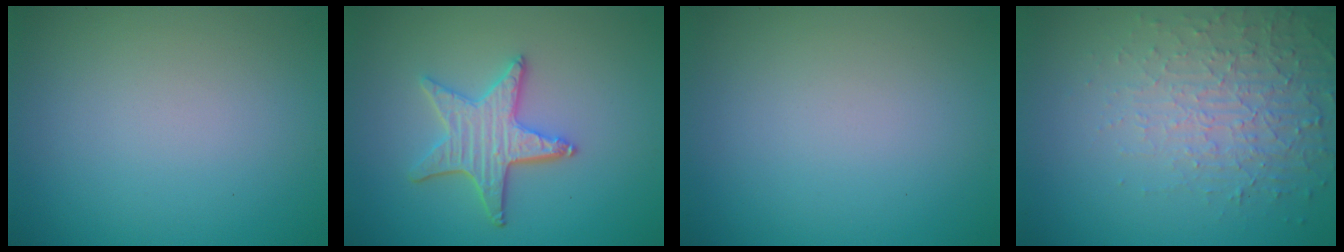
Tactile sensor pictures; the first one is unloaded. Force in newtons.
{"total": 4.2, "press": 3.7, "slide": 2.1}
{"total": 0.0}
{"total": 5.1, "press": 3.4, "slide": 3.8}